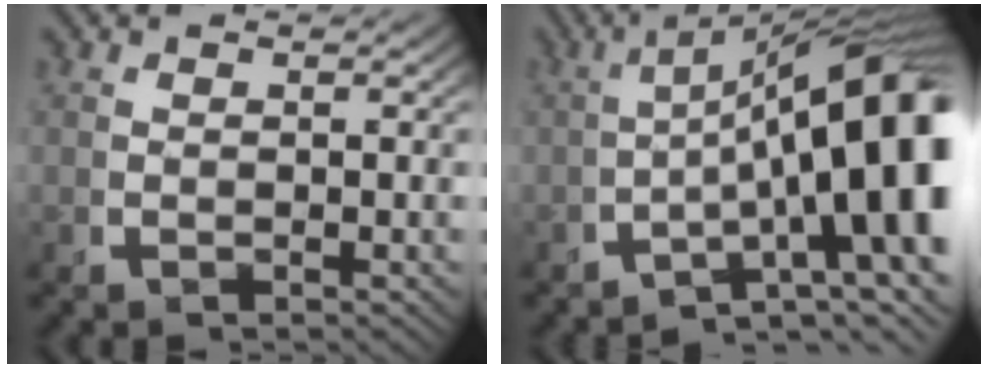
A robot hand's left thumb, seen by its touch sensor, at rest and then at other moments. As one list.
[{"total": 17.4, "force": [-1.2, 9.1, 14.8], "torque": [-0.192, -0.034, -0.009]}]